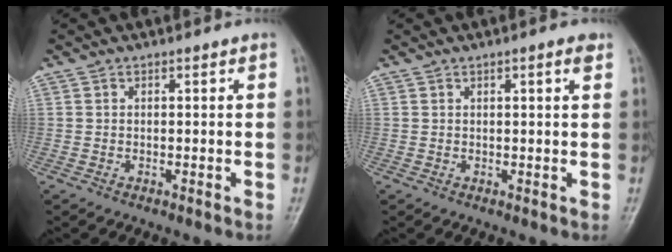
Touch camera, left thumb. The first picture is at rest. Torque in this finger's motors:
{"motor_torque": [-0.14, 0.10, -0.27, -0.05, 0.08]}